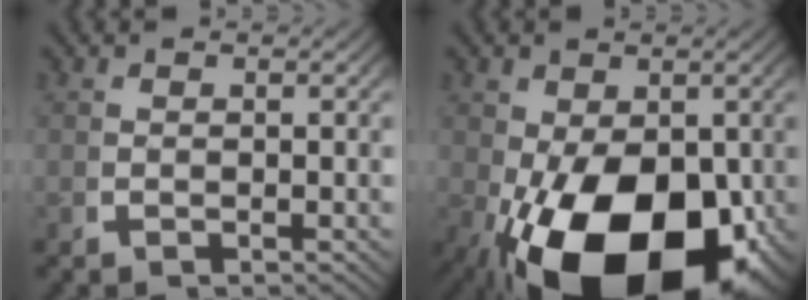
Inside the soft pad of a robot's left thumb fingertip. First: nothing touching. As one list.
[{"total": 17.5, "force": [-5.3, 9.9, 13.4], "torque": [-0.243, -0.089, -0.039]}]